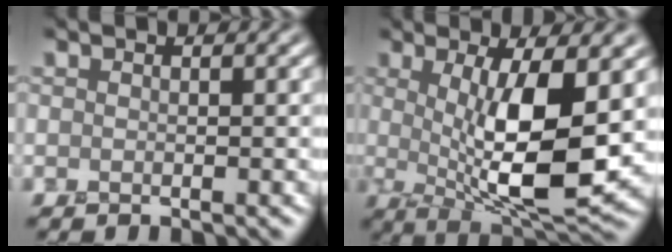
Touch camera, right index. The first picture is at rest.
{"total": 9.0, "force": [0.8, 2.5, 8.6], "torque": [-0.145, -0.017, 0.021]}